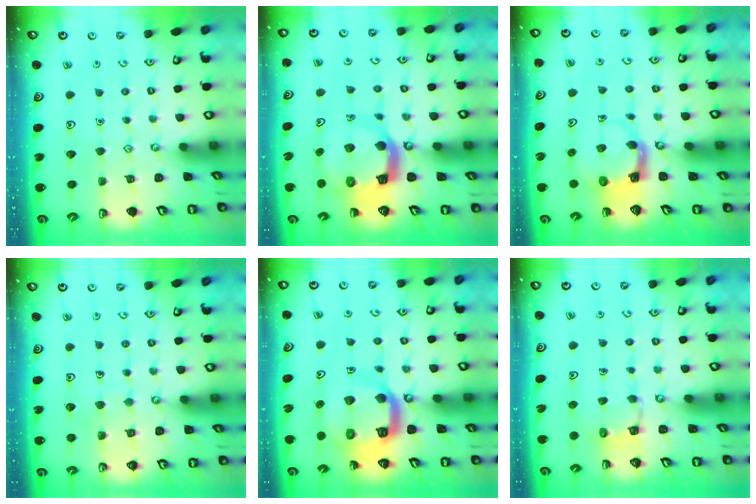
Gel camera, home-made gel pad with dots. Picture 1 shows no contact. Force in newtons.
{"total": 8.9, "press": 8.8, "slide": 1.3}
{"total": 3.8, "press": 3.7, "slide": 0.7}
{"total": 4.0, "press": 4.0, "slide": 0.3}
{"total": 14.4, "press": 14.3, "slide": 1.7}
{"total": 2.9, "press": 2.9, "slide": 0.3}